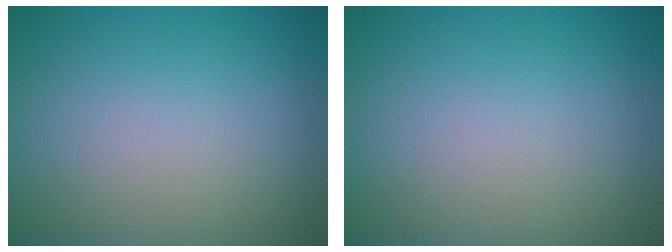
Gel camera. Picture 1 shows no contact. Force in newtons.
{"total": 0.0}